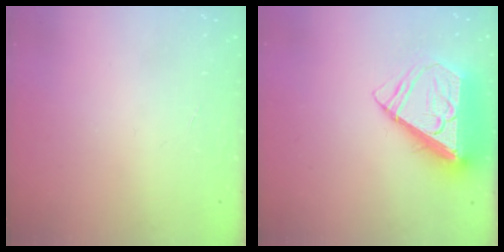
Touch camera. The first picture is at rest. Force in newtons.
{"total": 10.7, "press": 10.6, "slide": 1.6}